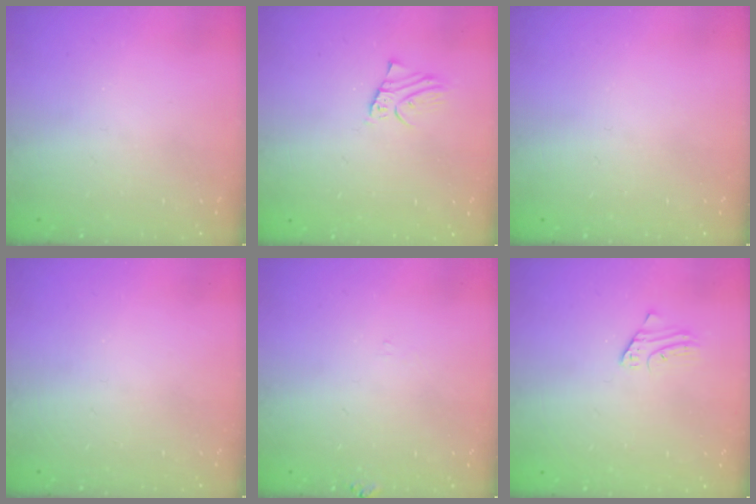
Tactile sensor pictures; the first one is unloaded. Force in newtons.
{"total": 1.9, "press": 1.9, "slide": 0.1}
{"total": 0.0}
{"total": 0.0}
{"total": 3.9, "press": 3.9, "slide": 0.4}
{"total": 2.0, "press": 2.0, "slide": 0.1}